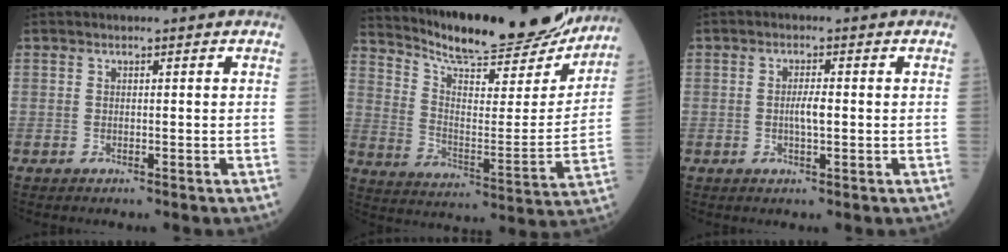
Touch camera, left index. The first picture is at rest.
{"total": 22.3, "force": [20.6, 3.2, 7.8], "torque": [-0.130, -0.047, 0.293]}
{"total": 2.4, "force": [-0.4, 0.5, 2.3], "torque": [-0.046, -0.002, -0.008]}